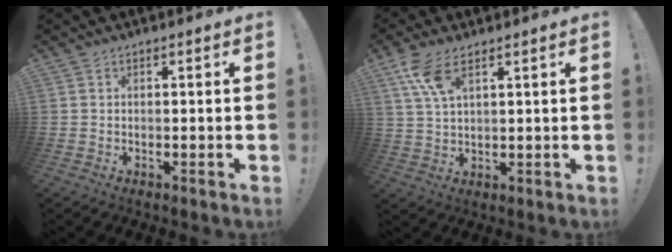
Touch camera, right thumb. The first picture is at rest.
{"total": 8.1, "force": [4.9, 3.1, 5.7], "torque": [-0.116, -0.013, 0.096]}